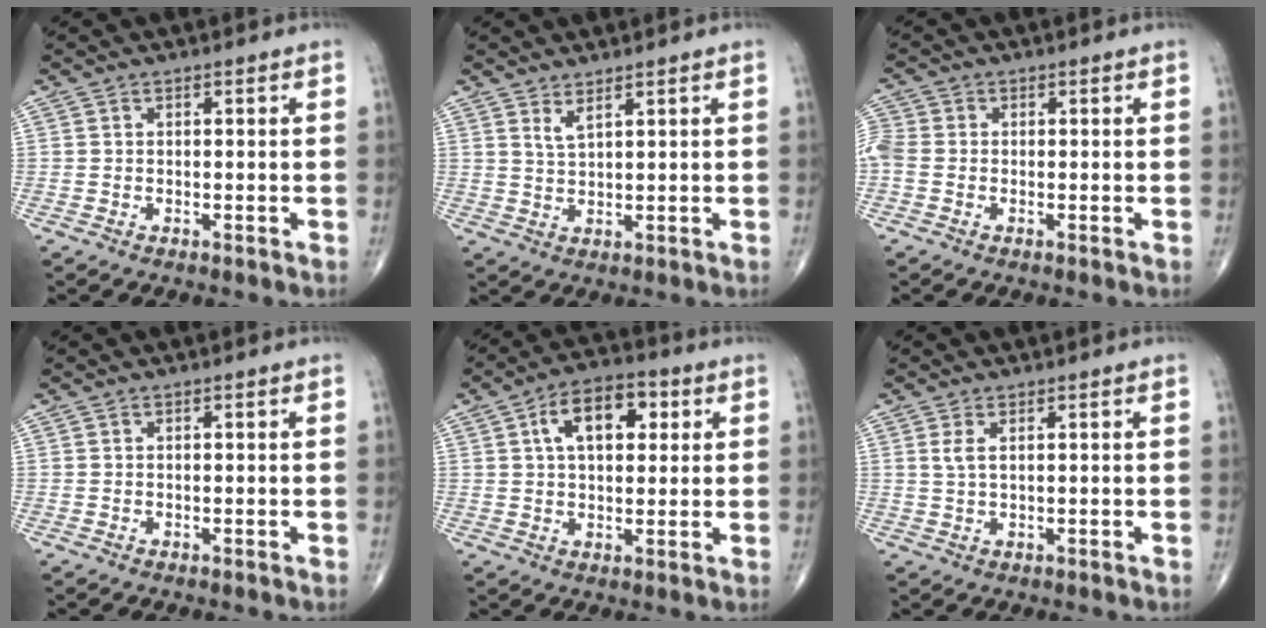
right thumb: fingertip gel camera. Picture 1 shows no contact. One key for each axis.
{"total": 2.5, "fx": 1.8, "fy": 0.5, "fz": 1.7, "tx": -0.035, "ty": -0.019, "tz": 0.040}
{"total": 4.5, "fx": -0.7, "fy": 3.5, "fz": 2.7, "tx": -0.075, "ty": 0.010, "tz": -0.021}
{"total": 0.0}
{"total": 10.9, "fx": 3.3, "fy": 6.3, "fz": 8.3, "tx": -0.111, "ty": 0.011, "tz": 0.045}
{"total": 2.1, "fx": 0.8, "fy": 0.7, "fz": 1.8, "tx": -0.044, "ty": 0.001, "tz": 0.023}